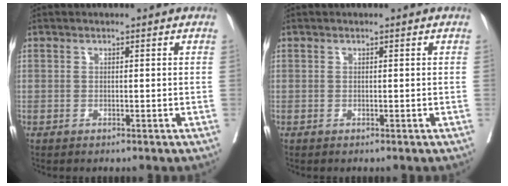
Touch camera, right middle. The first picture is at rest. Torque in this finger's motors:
{"motor_torque": [-0.28, 0.01, -0.01, 0.00]}